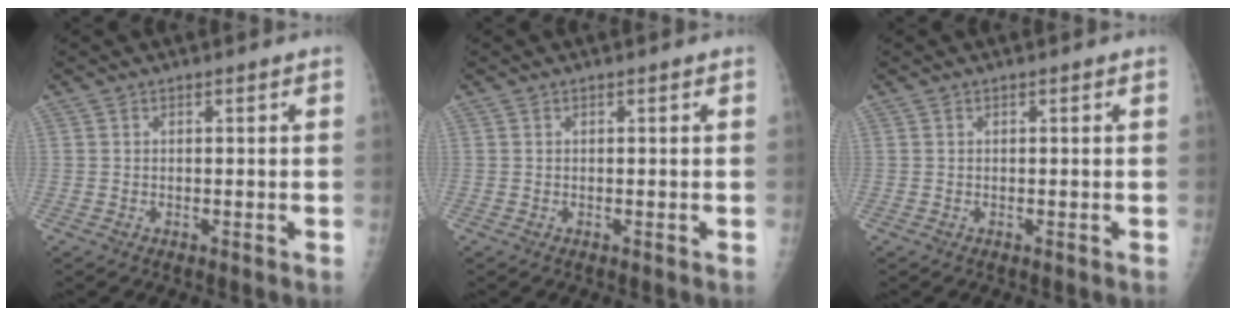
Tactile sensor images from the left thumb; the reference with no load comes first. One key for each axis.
{"total": 0.0}
{"total": 0.0}